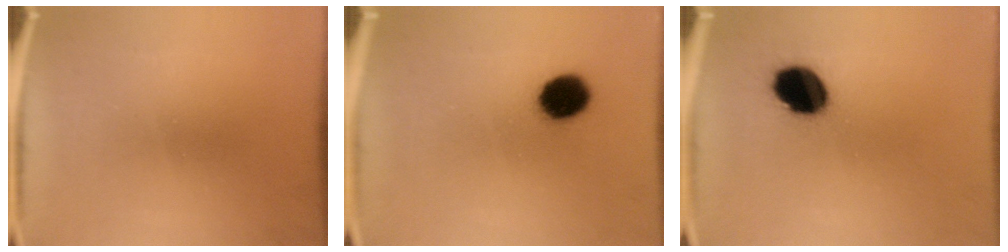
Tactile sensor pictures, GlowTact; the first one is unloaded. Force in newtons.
{"total": 8.5}
{"total": 11.8}